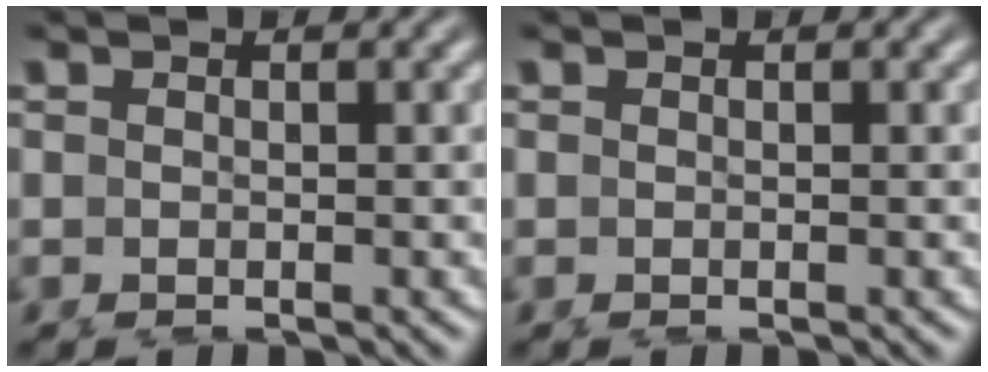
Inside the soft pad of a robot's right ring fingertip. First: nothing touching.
{"total": 0.0}